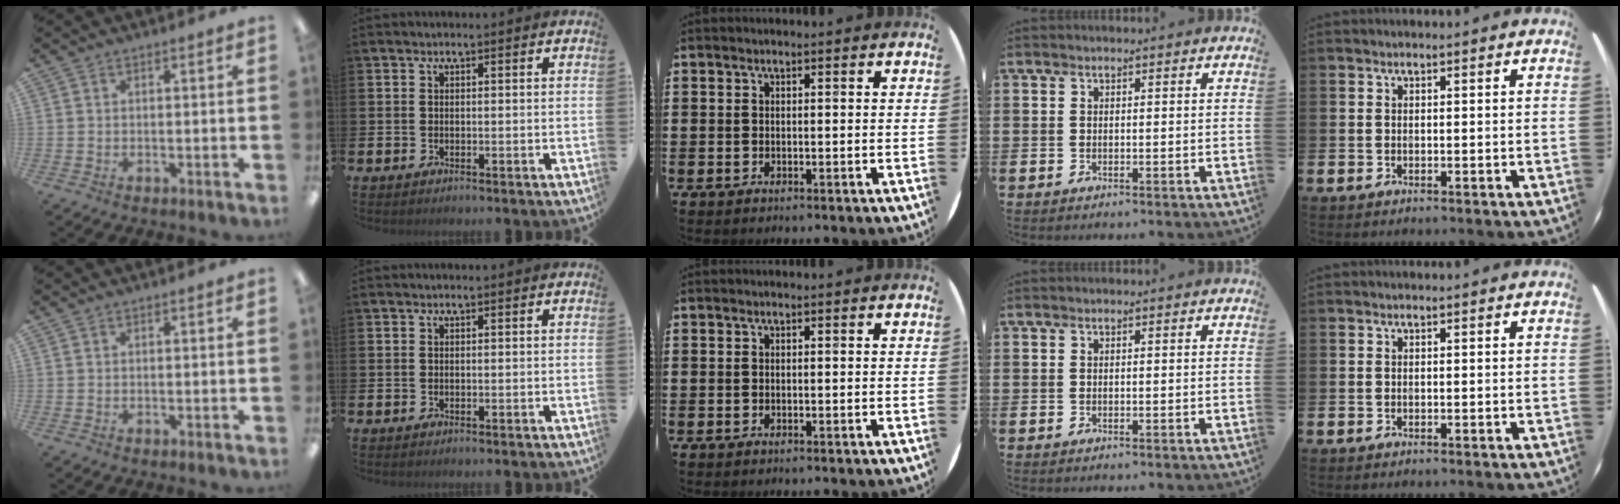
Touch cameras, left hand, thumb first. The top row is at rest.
{}